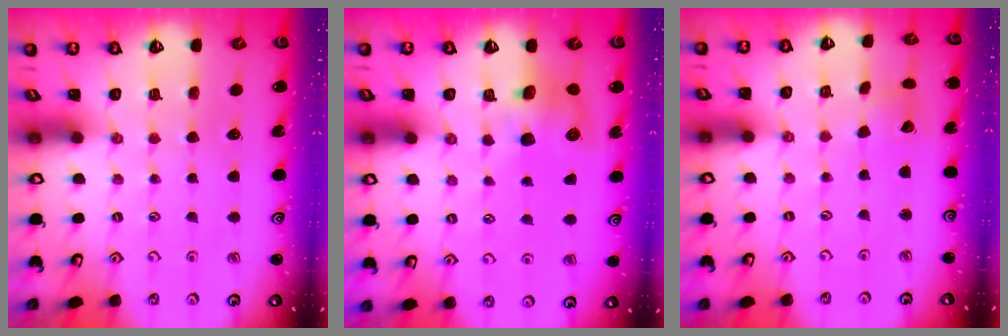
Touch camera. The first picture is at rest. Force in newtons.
{"total": 8.0, "press": 8.0, "slide": 1.1}
{"total": 3.0, "press": 2.9, "slide": 0.4}